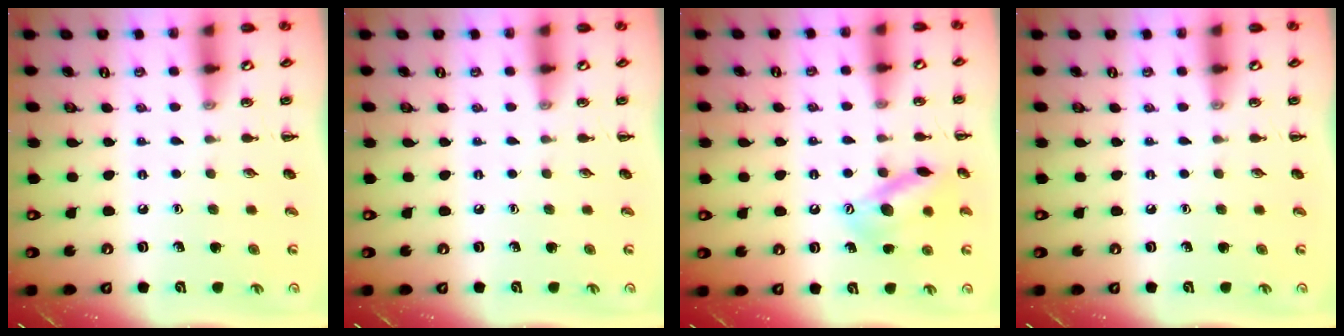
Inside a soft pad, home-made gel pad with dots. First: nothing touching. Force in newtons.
{"total": 0.0}
{"total": 13.6, "press": 13.3, "slide": 2.9}
{"total": 0.0}